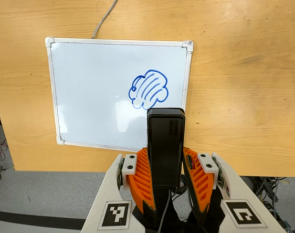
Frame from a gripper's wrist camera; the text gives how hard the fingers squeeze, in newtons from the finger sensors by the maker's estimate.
{"total": 5.5, "left": 3.9, "right": 7.2}